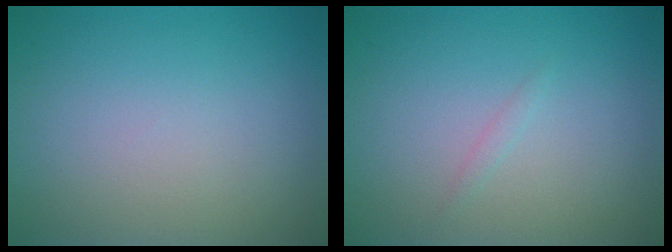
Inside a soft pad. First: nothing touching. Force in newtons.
{"total": 0.5, "press": 0.5, "slide": 0.0}